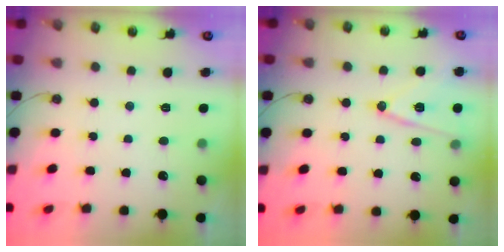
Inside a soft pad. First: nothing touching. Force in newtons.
{"total": 13.4, "press": 13.0, "slide": 3.5}